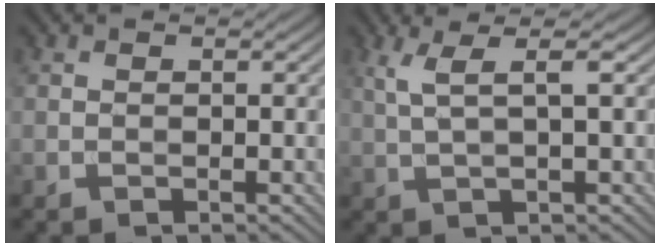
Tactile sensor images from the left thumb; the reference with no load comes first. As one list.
[{"total": 4.1, "force": [1.5, 0.6, 3.8], "torque": [-0.073, 0.009, 0.033]}]